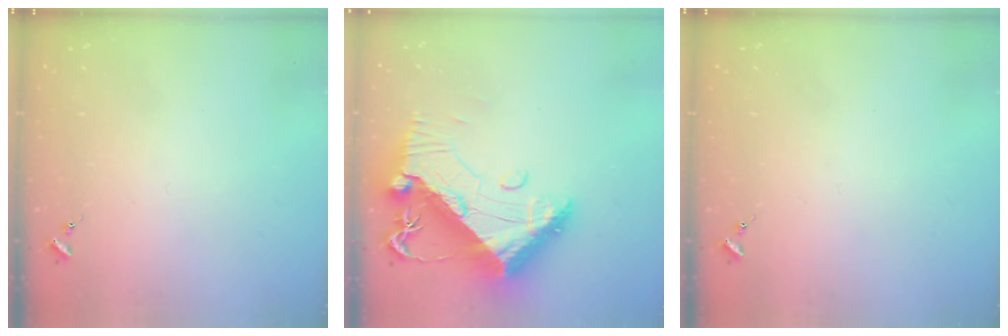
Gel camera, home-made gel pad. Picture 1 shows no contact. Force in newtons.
{"total": 19.4, "press": 19.3, "slide": 2.1}
{"total": 0.0}